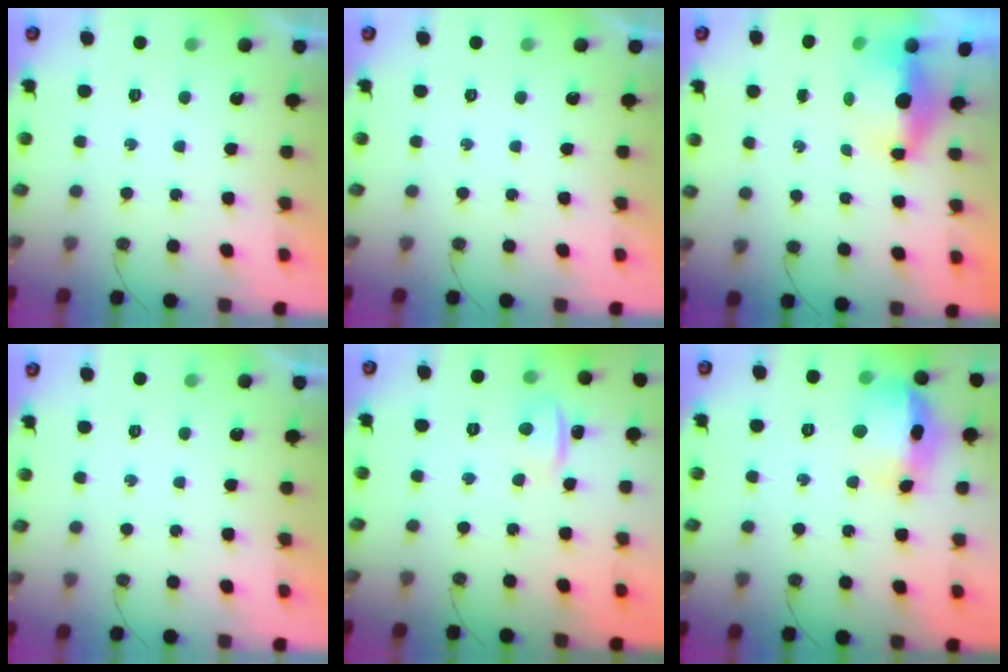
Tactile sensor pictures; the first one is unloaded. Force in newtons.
{"total": 0.0}
{"total": 8.8, "press": 6.1, "slide": 6.3}
{"total": 0.0}
{"total": 1.5, "press": 1.3, "slide": 0.7}
{"total": 16.4, "press": 16.2, "slide": 1.9}